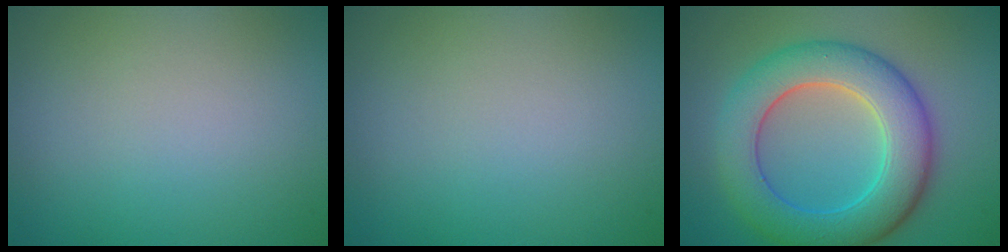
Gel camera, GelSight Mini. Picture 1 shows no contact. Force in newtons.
{"total": 0.0}
{"total": 8.2, "press": 8.2, "slide": 0.2}